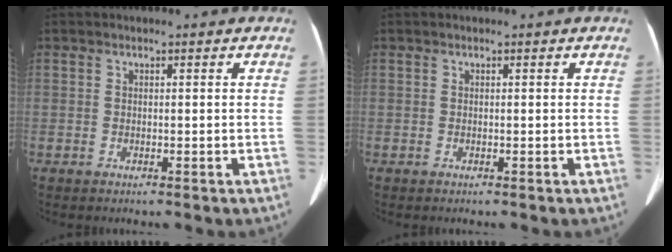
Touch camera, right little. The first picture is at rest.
{"total": 0.0}